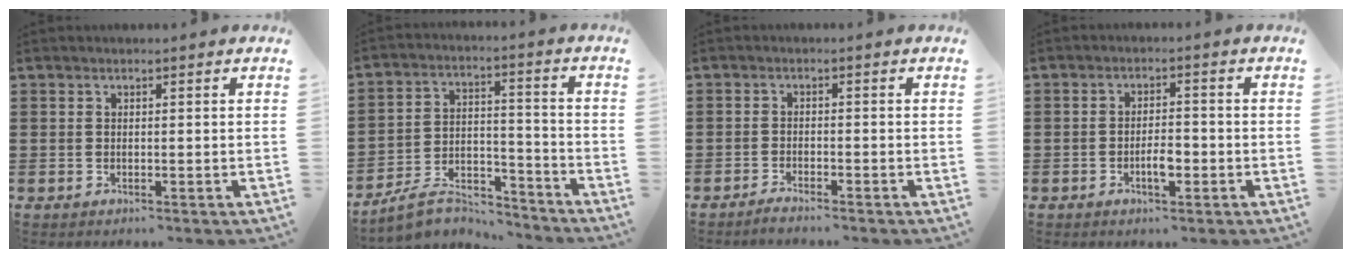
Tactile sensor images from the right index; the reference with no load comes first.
{"total": 7.6, "force": [-6.9, 2.1, 2.2], "torque": [-0.051, 0.017, -0.134]}
{"total": 1.6, "force": [-1.6, -0.1, 0.3], "torque": [-0.008, 0.003, -0.031]}
{"total": 3.6, "force": [-1.4, 1.3, 3.1], "torque": [-0.063, 0.002, -0.027]}